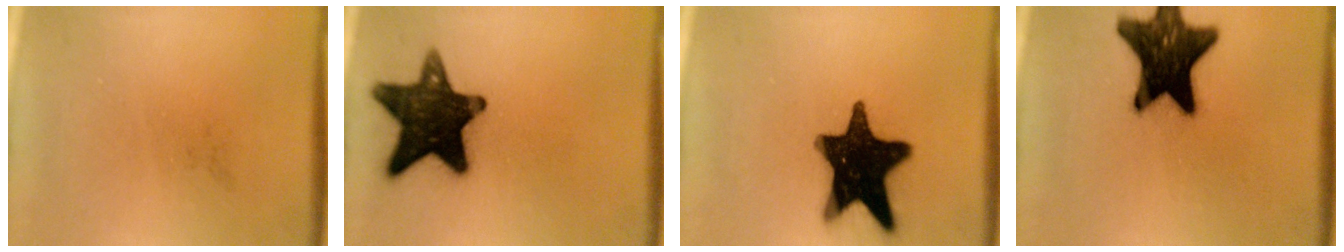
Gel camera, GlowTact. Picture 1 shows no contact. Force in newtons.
{"total": 15.8}
{"total": 18.6}
{"total": 17.1}